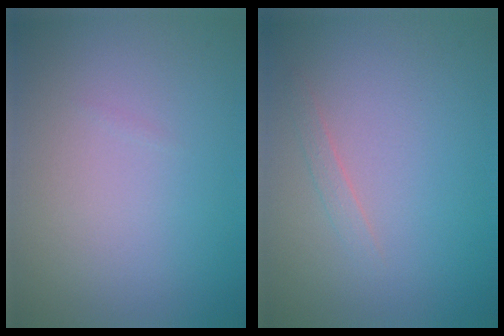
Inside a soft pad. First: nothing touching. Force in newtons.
{"total": 0.9, "press": 0.9, "slide": 0.0}